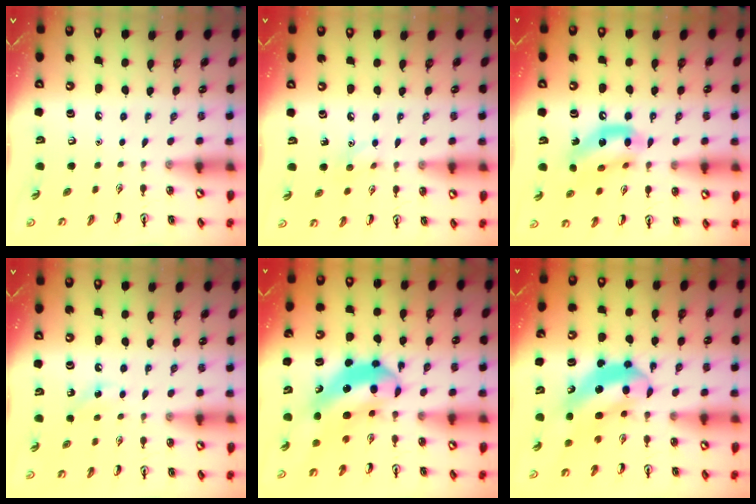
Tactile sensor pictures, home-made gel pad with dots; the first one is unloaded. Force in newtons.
{"total": 6.1, "press": 5.8, "slide": 1.7}
{"total": 13.5, "press": 13.2, "slide": 3.0}
{"total": 4.5, "press": 4.2, "slide": 1.3}
{"total": 7.3, "press": 7.0, "slide": 2.1}
{"total": 6.5, "press": 6.2, "slide": 1.9}